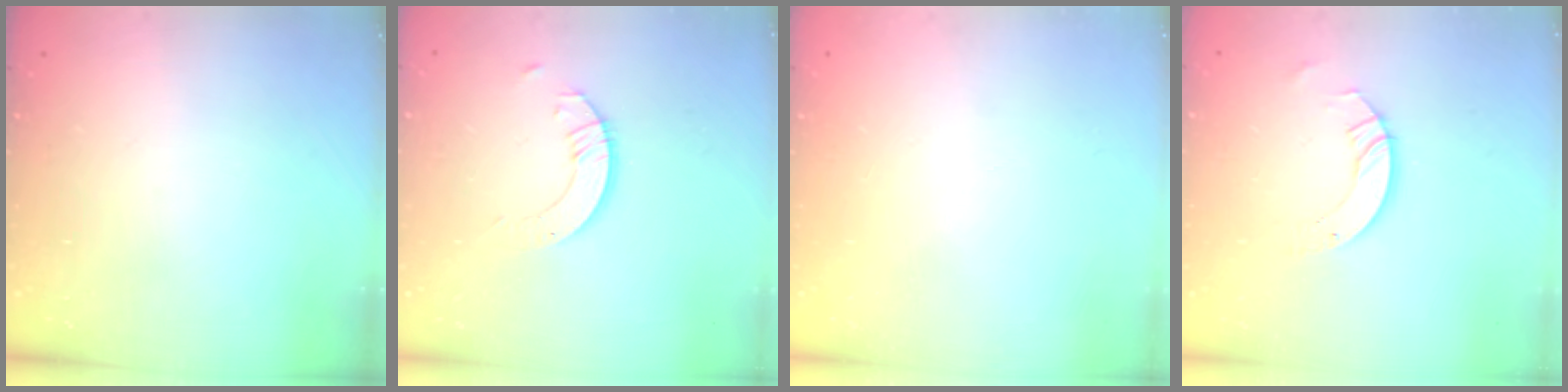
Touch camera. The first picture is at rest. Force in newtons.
{"total": 3.5, "press": 3.5, "slide": 0.1}
{"total": 0.0}
{"total": 6.2, "press": 6.2, "slide": 0.6}